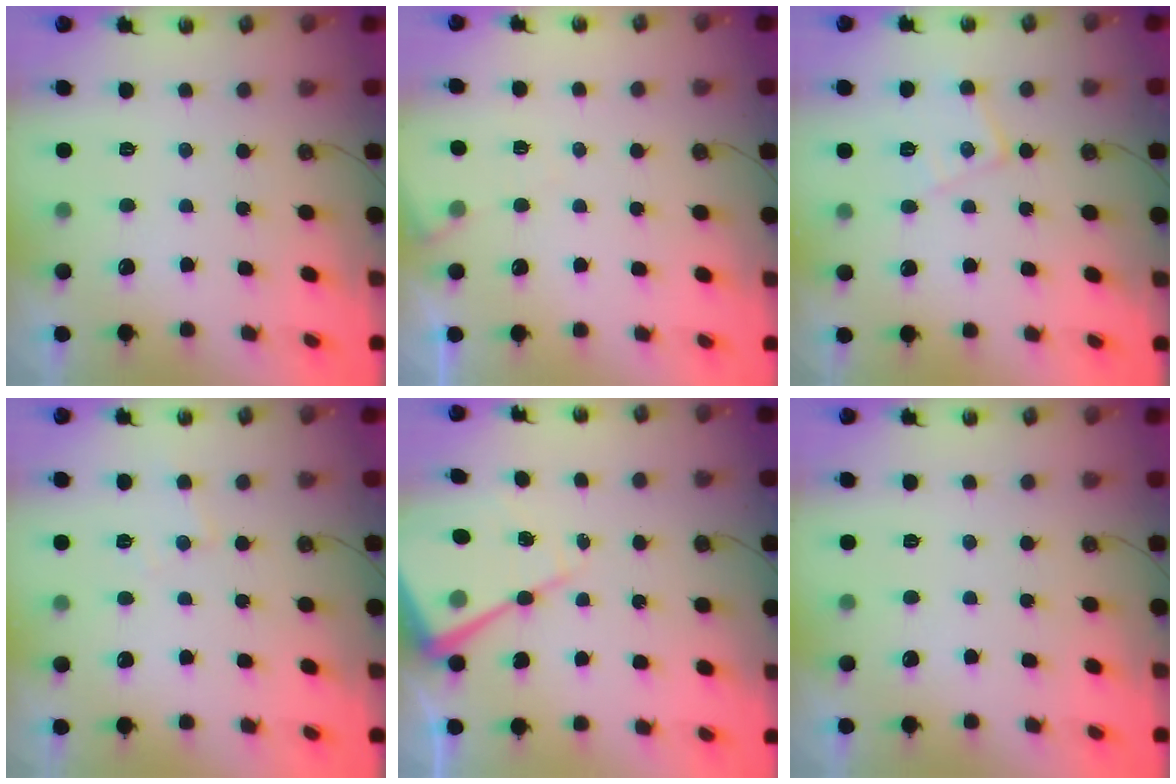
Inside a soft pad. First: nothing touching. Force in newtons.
{"total": 4.8, "press": 4.7, "slide": 0.7}
{"total": 10.6, "press": 10.6, "slide": 0.7}
{"total": 4.3, "press": 4.3, "slide": 0.6}
{"total": 12.6, "press": 12.5, "slide": 1.1}
{"total": 0.0}